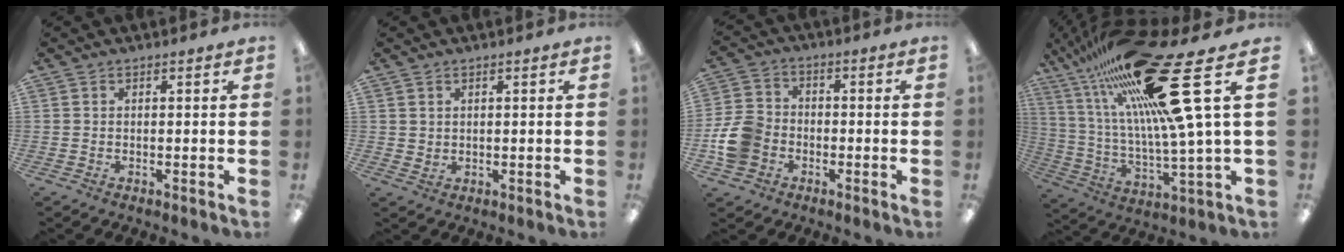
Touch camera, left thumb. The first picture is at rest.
{"total": 1.7, "force": [1.2, 1.3, 0.2], "torque": [0.002, -0.002, 0.020]}
{"total": 9.5, "force": [-2.7, 7.8, 4.7], "torque": [-0.110, 0.030, -0.048]}
{"total": 33.5, "force": [15.5, 9.1, 28.3], "torque": [-0.481, -0.092, 0.248]}